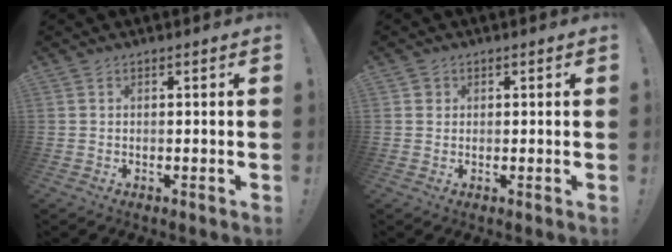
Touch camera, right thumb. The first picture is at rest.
{"total": 1.5, "force": [0.6, 1.3, 0.3], "torque": [-0.001, 0.001, 0.011]}